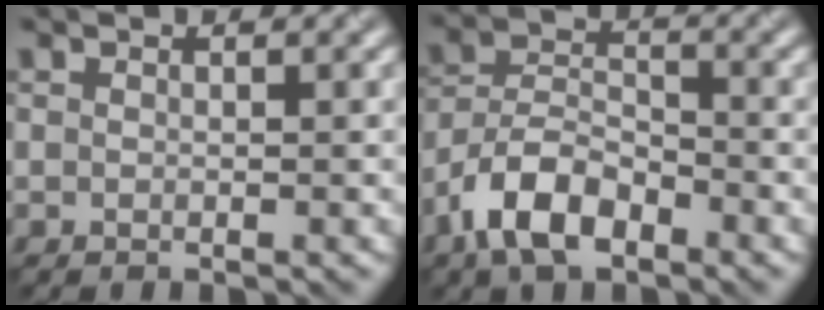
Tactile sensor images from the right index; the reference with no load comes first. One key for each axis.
{"total": 6.1, "fx": -3.7, "fy": 3.1, "fz": 3.8, "tx": -0.065, "ty": 0.010, "tz": -0.078}